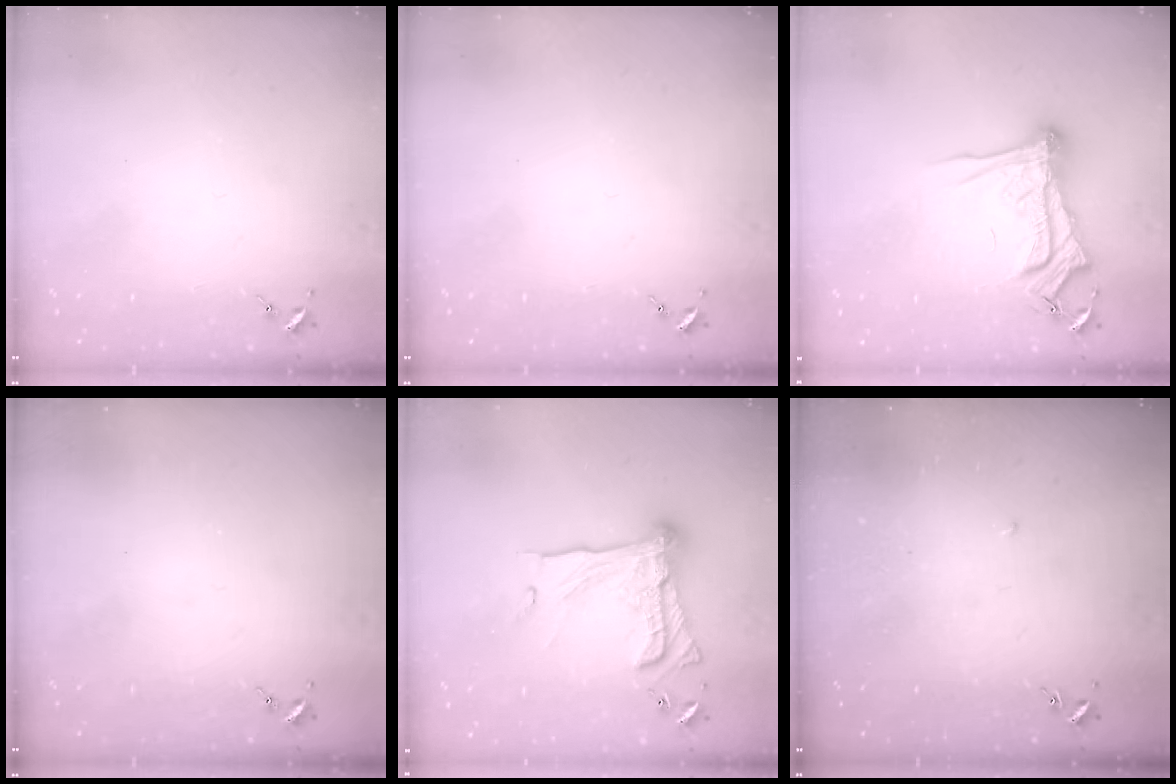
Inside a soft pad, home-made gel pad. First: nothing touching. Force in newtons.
{"total": 0.0}
{"total": 14.5, "press": 14.5, "slide": 1.1}
{"total": 0.0}
{"total": 19.3, "press": 19.2, "slide": 0.9}
{"total": 2.3, "press": 2.3, "slide": 0.1}